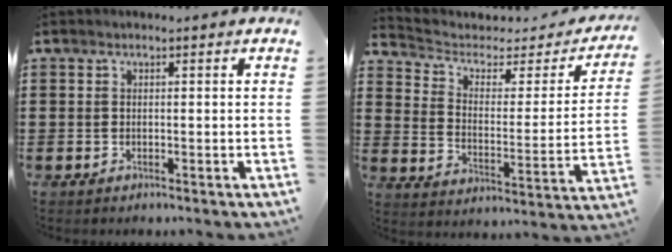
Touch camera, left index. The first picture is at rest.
{"total": 3.4, "force": [2.3, 2.0, 1.4], "torque": [-0.048, -0.014, 0.033]}